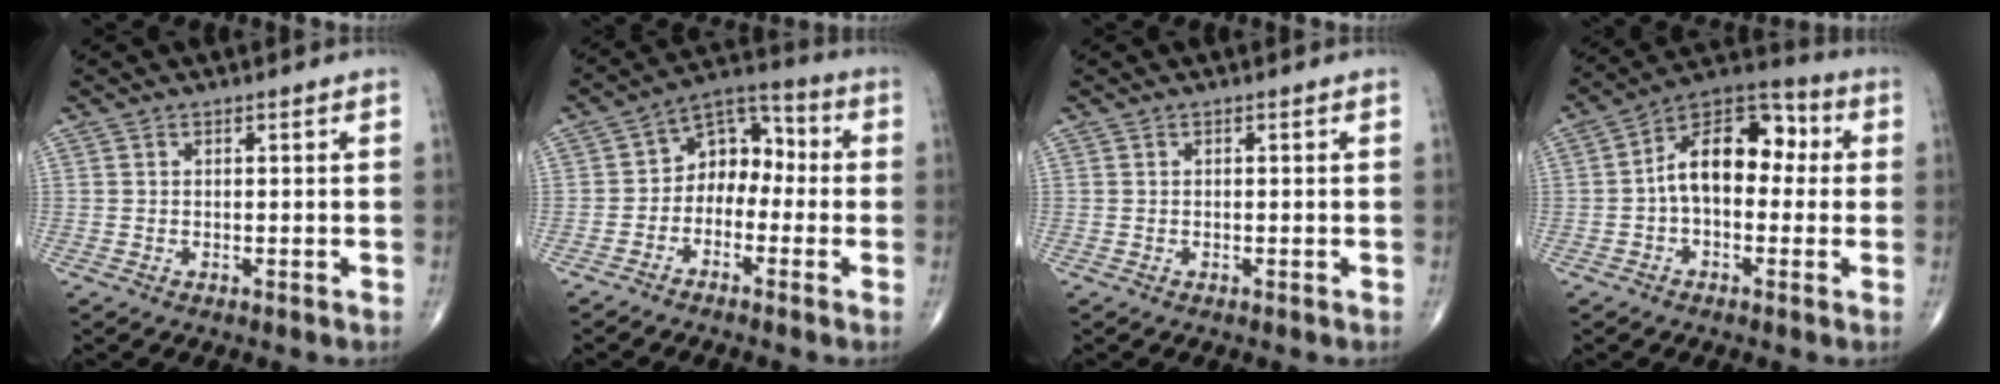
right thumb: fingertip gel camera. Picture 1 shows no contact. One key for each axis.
{"total": 9.3, "fx": -2.0, "fy": 6.9, "fz": 5.8, "tx": -0.056, "ty": 0.053, "tz": -0.055}
{"total": 0.0}
{"total": 15.2, "fx": 1.3, "fy": 9.2, "fz": 12.0, "tx": -0.162, "ty": 0.043, "tz": 0.005}